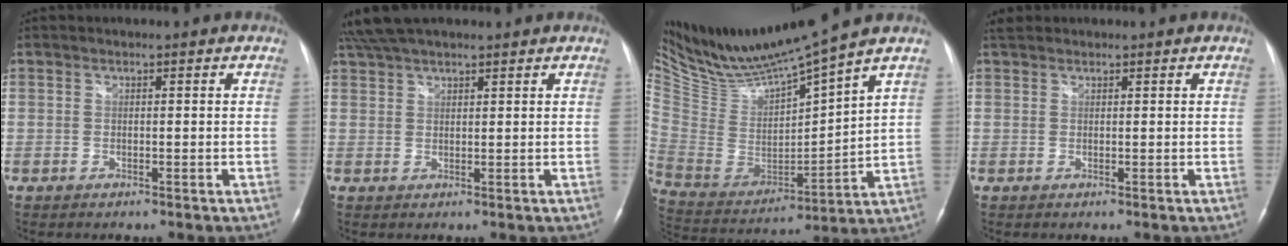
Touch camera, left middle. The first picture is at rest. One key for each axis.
{"total": 6.9, "fx": 5.9, "fy": 1.3, "fz": 3.2, "tx": -0.062, "ty": 0.040, "tz": 0.110}
{"total": 14.7, "fx": 13.4, "fy": -0.9, "fz": 5.9, "tx": -0.121, "ty": -0.023, "tz": 0.266}
{"total": 1.7, "fx": 1.4, "fy": 0.8, "fz": 0.2, "tx": -0.012, "ty": 0.021, "tz": 0.025}